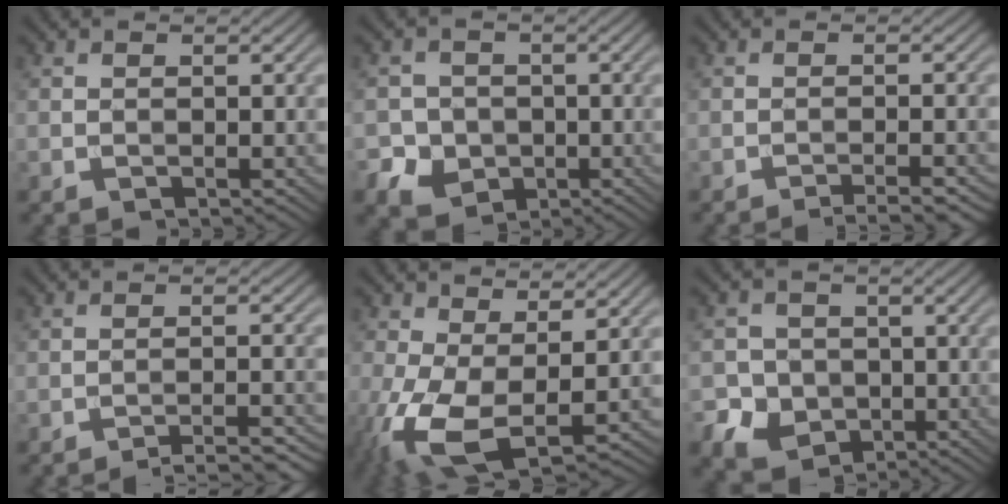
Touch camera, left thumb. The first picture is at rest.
{"total": 6.0, "force": [-2.0, 5.4, 1.5], "torque": [-0.040, -0.007, -0.057]}
{"total": 3.4, "force": [-2.5, -0.1, 2.3], "torque": [-0.035, 0.016, -0.044]}
{"total": 4.7, "force": [-3.9, 0.1, 2.6], "torque": [-0.043, 0.022, -0.063]}
{"total": 9.9, "force": [-1.7, 4.7, 8.5], "torque": [-0.214, -0.012, -0.030]}
{"total": 7.0, "force": [-2.4, 6.3, 2.0], "torque": [-0.055, -0.013, -0.066]}